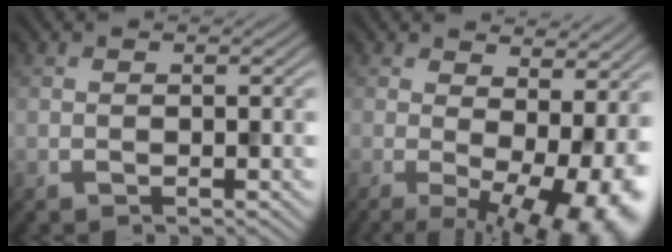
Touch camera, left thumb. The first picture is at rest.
{"total": 11.0, "force": [-1.2, 4.7, 9.9], "torque": [-0.132, -0.016, 0.011]}